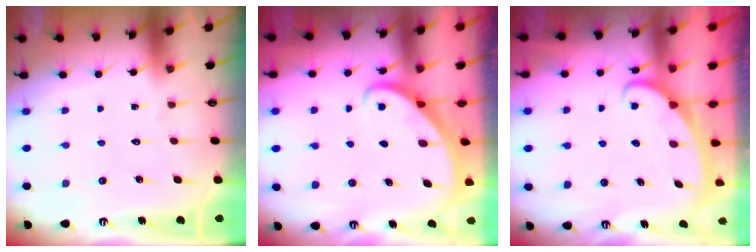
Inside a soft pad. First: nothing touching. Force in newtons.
{"total": 2.9, "press": 2.9, "slide": 0.2}
{"total": 2.5, "press": 2.5, "slide": 0.4}